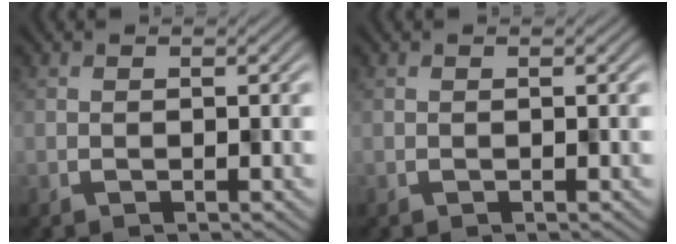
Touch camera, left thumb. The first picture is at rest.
{"total": 0.0}